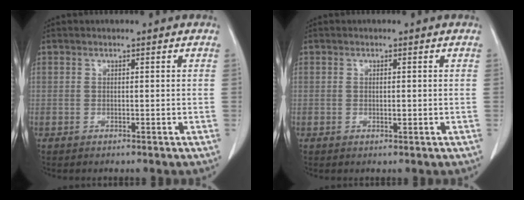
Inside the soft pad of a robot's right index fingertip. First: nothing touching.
{"total": 0.9, "force": [-0.1, 0.2, 0.8], "torque": [-0.014, -0.001, -0.001]}